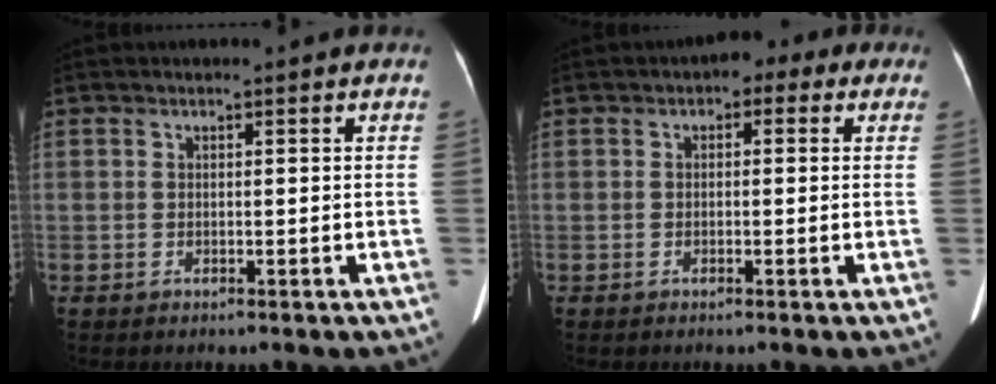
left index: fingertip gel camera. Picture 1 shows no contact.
{"total": 3.2, "force": [1.1, 2.0, 2.2], "torque": [-0.023, 0.028, 0.007]}